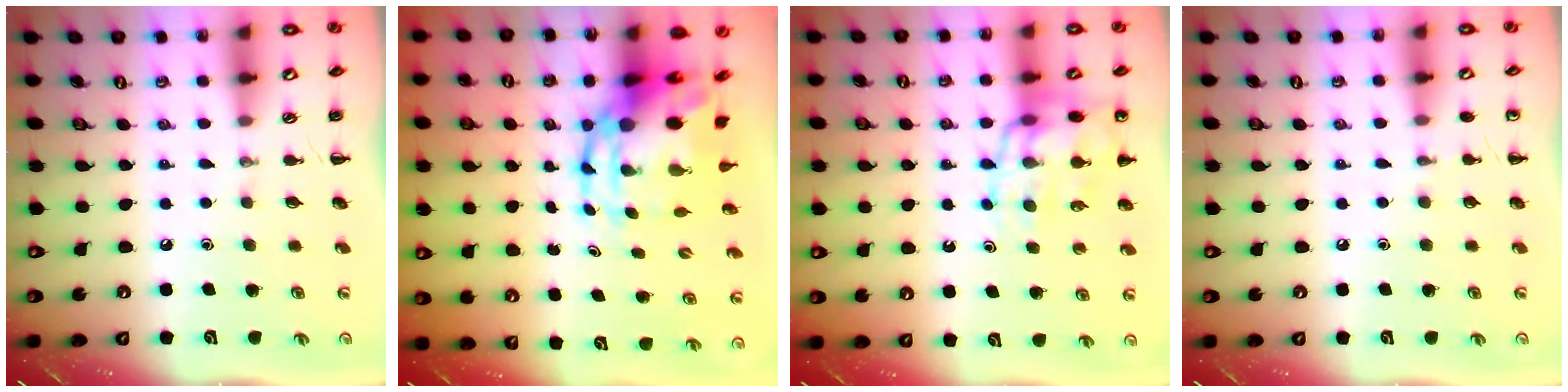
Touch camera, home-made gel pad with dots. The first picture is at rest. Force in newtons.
{"total": 9.5, "press": 9.2, "slide": 2.4}
{"total": 17.8, "press": 17.4, "slide": 3.5}
{"total": 3.7, "press": 3.5, "slide": 1.2}